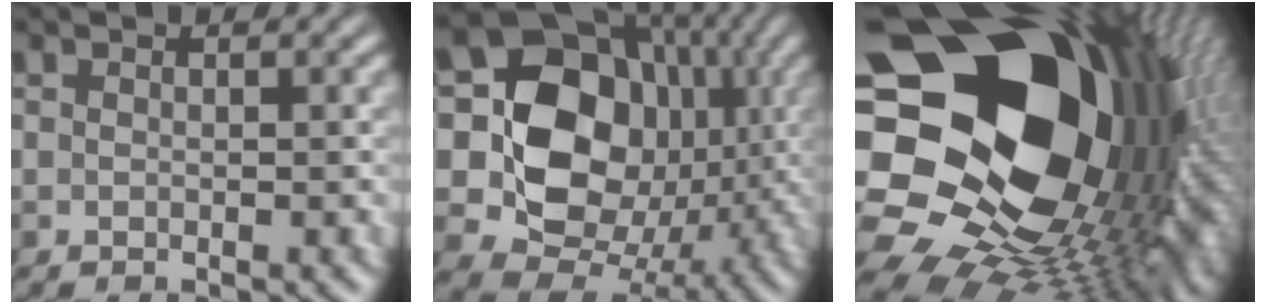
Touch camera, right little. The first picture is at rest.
{"total": 13.4, "force": [1.4, 11.2, 7.3], "torque": [-0.133, -0.001, 0.022]}
{"total": 21.6, "force": [1.2, 16.3, 14.2], "torque": [-0.260, -0.030, -0.005]}